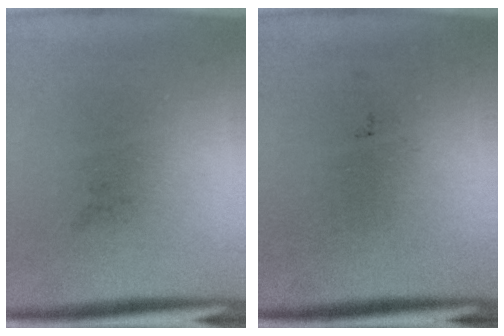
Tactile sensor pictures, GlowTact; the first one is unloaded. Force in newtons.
{"total": 0.0}